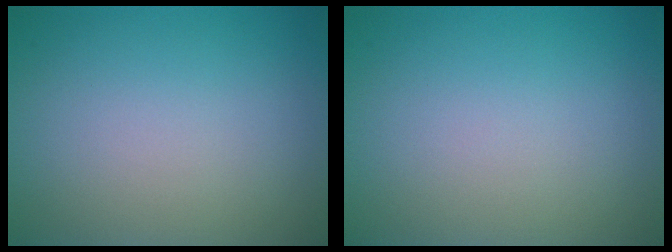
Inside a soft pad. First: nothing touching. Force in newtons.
{"total": 0.0}